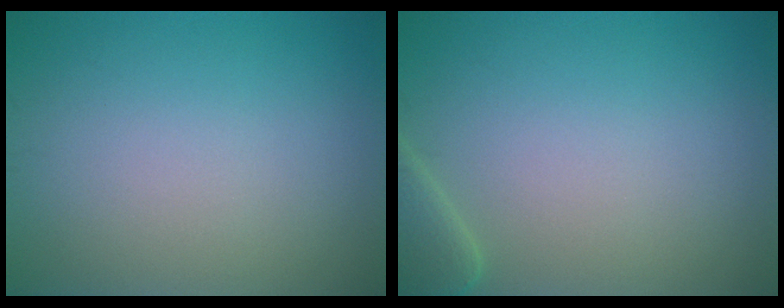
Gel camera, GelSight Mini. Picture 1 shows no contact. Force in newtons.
{"total": 2.4, "press": 2.3, "slide": 0.4}